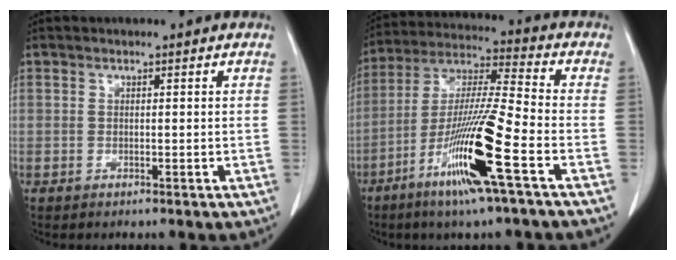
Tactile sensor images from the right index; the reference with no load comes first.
{"total": 15.6, "force": [-7.0, -0.5, 14.0], "torque": [-0.281, -0.020, -0.134]}